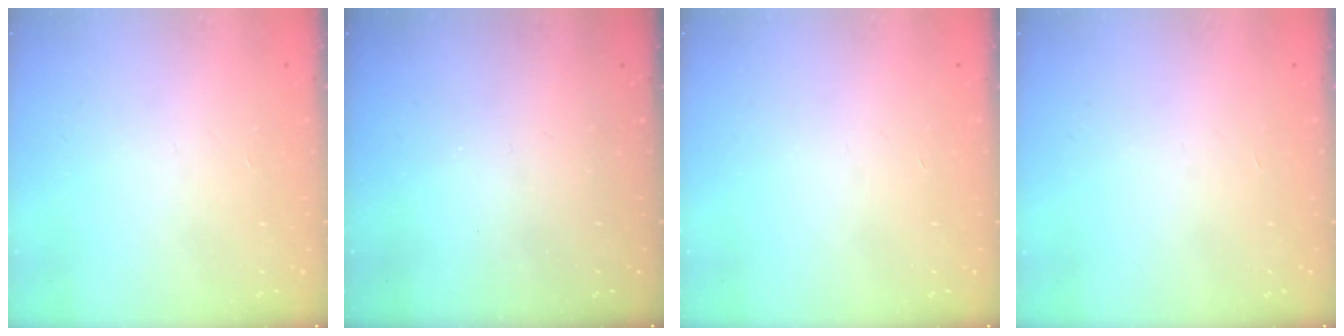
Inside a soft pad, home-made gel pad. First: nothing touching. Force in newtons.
{"total": 0.0}
{"total": 0.0}
{"total": 0.0}